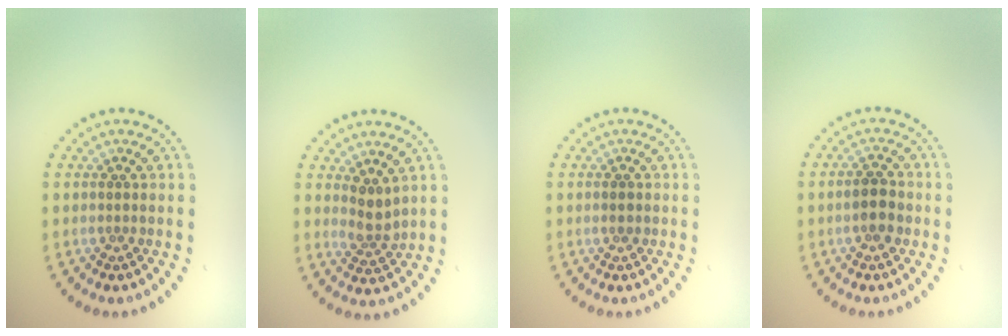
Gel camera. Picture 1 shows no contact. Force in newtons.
{"total": 2.1, "press": 1.6, "slide": 1.5}
{"total": 1.1, "press": 1.1, "slide": 0.2}
{"total": 2.4, "press": 2.4, "slide": 0.4}